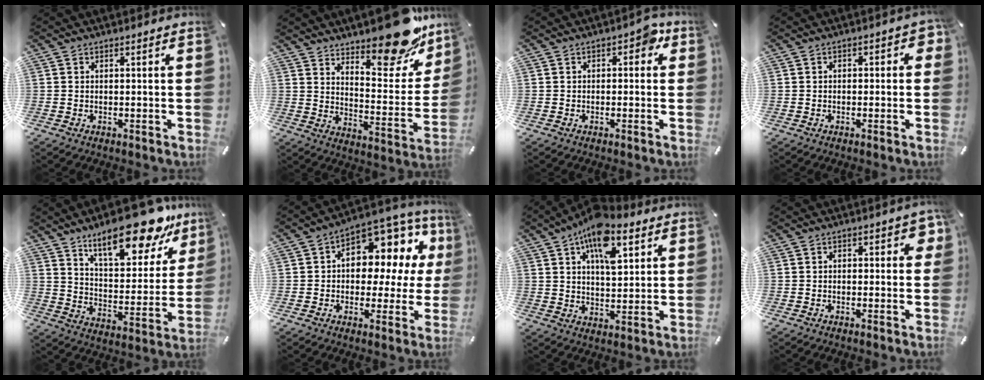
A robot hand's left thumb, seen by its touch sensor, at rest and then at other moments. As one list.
[{"total": 21.3, "force": [16.6, 8.2, 10.5], "torque": [-0.118, -0.133, 0.276]}, {"total": 3.2, "force": [0.2, 1.9, 2.6], "torque": [-0.038, 0.006, -0.004]}, {"total": 2.3, "force": [-0.7, 1.3, 1.7], "torque": [-0.023, 0.006, -0.016]}, {"total": 21.4, "force": [15.8, 8.1, 11.9], "torque": [-0.173, -0.104, 0.265]}, {"total": 11.2, "force": [3.4, 8.1, 7.0], "torque": [-0.091, -0.040, 0.062]}, {"total": 14.0, "force": [7.4, 7.0, 9.5], "torque": [-0.151, -0.023, 0.127]}, {"total": 3.5, "force": [0.2, 1.9, 2.9], "torque": [-0.032, 0.003, -0.003]}]